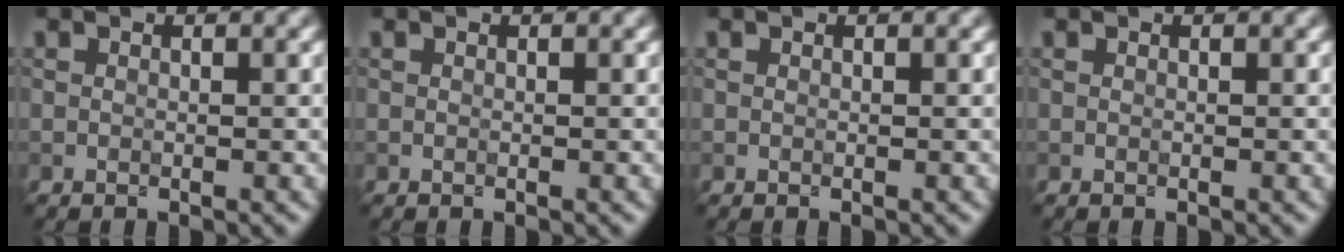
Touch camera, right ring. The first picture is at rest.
{"total": 0.0}
{"total": 0.0}
{"total": 0.0}